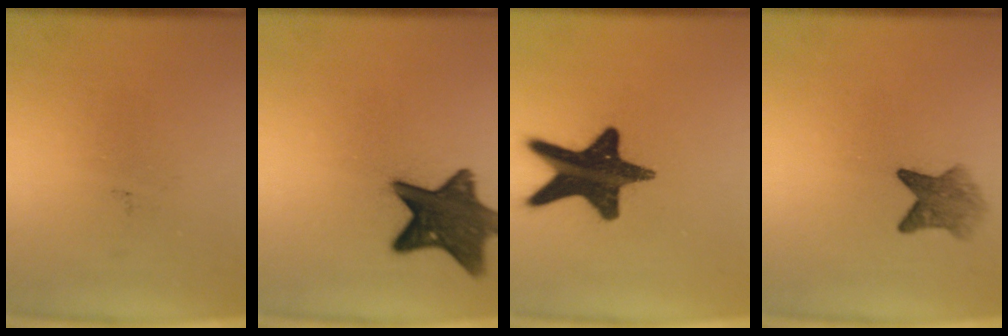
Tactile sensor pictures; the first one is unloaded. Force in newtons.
{"total": 12.7}
{"total": 17.7}
{"total": 4.2}